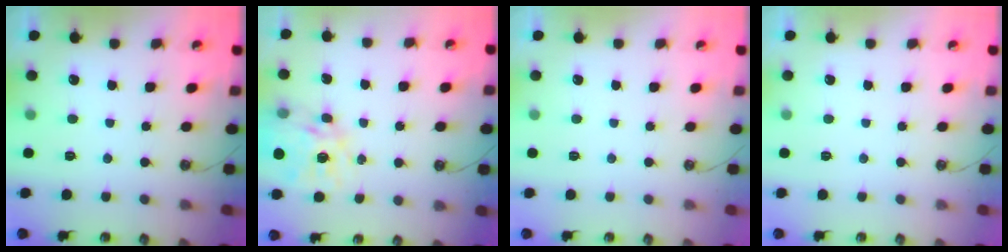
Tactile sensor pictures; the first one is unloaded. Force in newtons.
{"total": 14.5, "press": 14.5, "slide": 1.0}
{"total": 0.0}
{"total": 0.0}